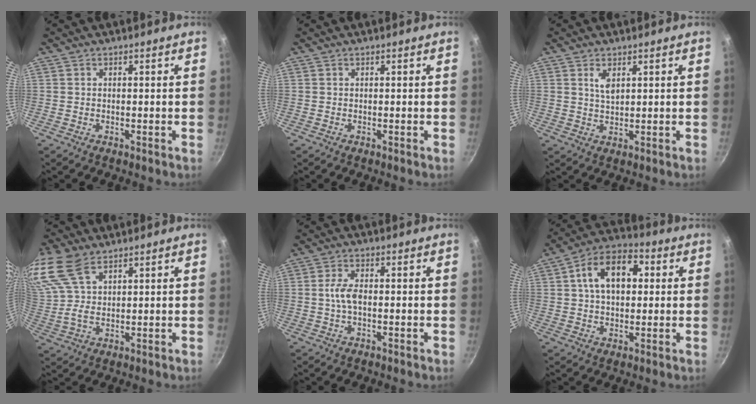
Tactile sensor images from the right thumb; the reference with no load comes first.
{"total": 0.0}
{"total": 2.9, "force": [1.3, 1.5, 2.2], "torque": [-0.037, -0.008, 0.026]}
{"total": 12.0, "force": [7.3, 5.9, 7.4], "torque": [-0.162, 0.011, 0.153]}
{"total": 4.0, "force": [-0.3, 1.9, 3.5], "torque": [-0.072, 0.009, -0.010]}
{"total": 12.6, "force": [2.5, 8.1, 9.4], "torque": [-0.118, 0.022, 0.026]}